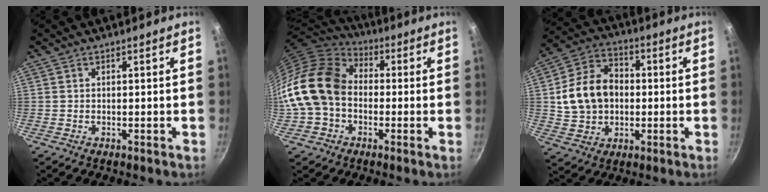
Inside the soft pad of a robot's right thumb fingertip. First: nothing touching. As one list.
[{"total": 17.6, "force": [-1.3, 13.6, 11.1], "torque": [-0.195, 0.045, -0.035]}, {"total": 14.0, "force": [0.4, 10.7, 8.9], "torque": [-0.138, 0.024, 0.005]}]